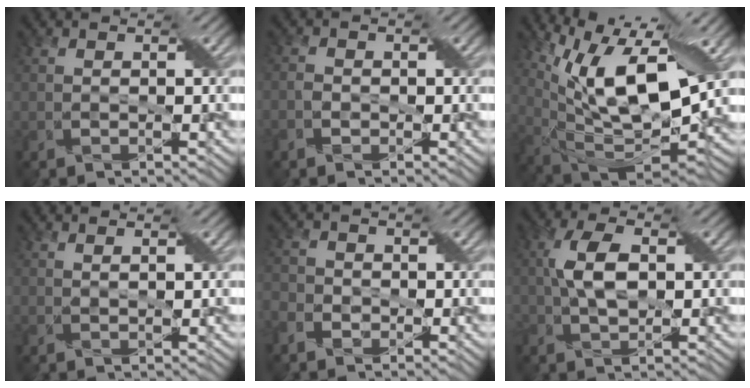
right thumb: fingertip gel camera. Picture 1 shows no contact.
{"total": 1.5, "force": [-0.8, 1.2, 0.5], "torque": [-0.010, -0.001, -0.015]}
{"total": 15.5, "force": [6.4, 6.0, 12.8], "torque": [-0.251, -0.003, 0.124]}
{"total": 0.8, "force": [0.5, 0.2, 0.6], "torque": [-0.008, -0.002, 0.013]}
{"total": 2.9, "force": [-1.7, 2.3, 0.7], "torque": [-0.022, -0.005, -0.038]}
{"total": 5.2, "force": [0.4, 2.9, 4.3], "torque": [-0.096, 0.005, 0.011]}